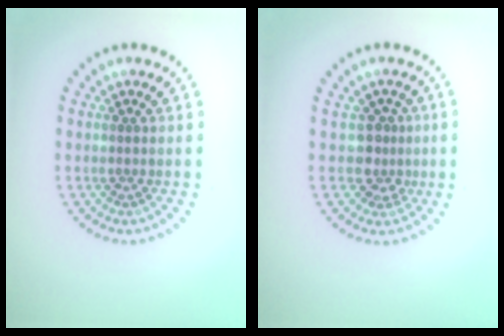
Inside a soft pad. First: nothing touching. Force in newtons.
{"total": 2.4, "press": 1.7, "slide": 1.6}